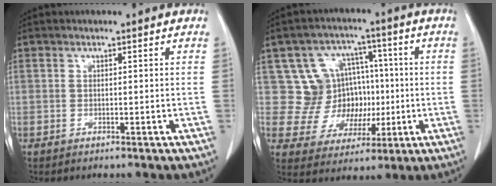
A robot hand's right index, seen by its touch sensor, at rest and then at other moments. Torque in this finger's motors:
{"motor_torque": [-0.04, -0.05, -0.07, -0.04]}